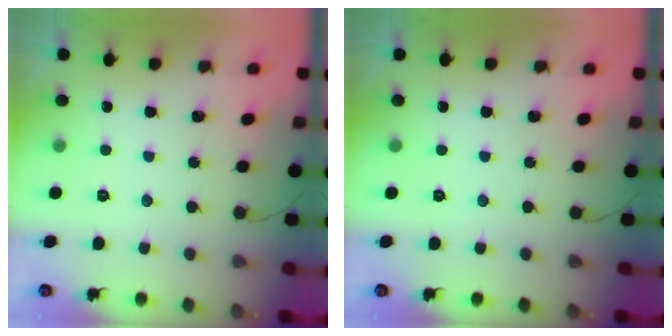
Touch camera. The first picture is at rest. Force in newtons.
{"total": 0.0}